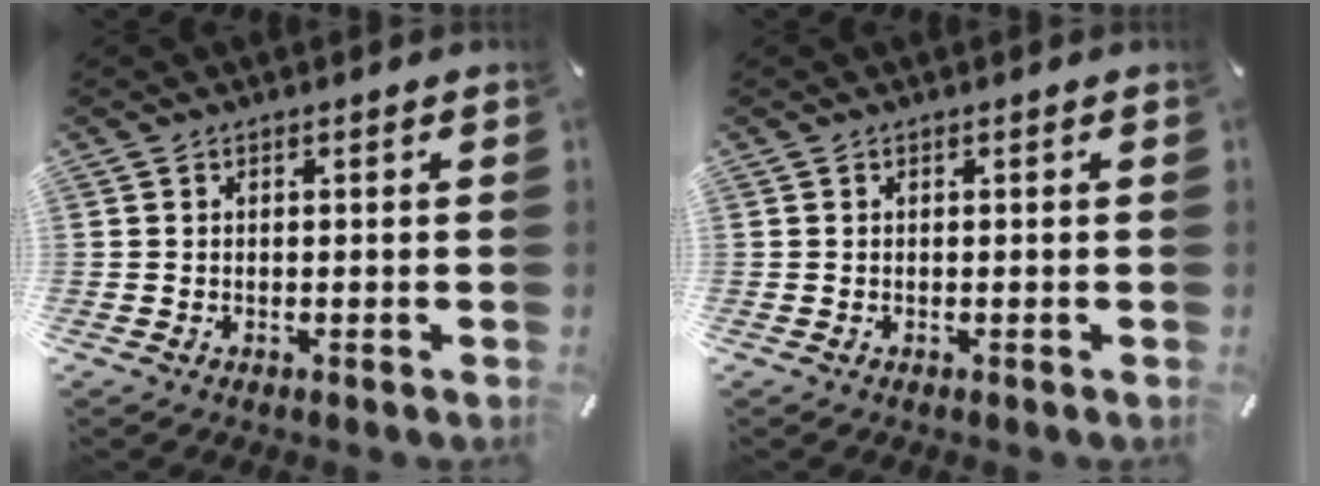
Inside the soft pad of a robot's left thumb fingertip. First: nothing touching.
{"total": 0.0}